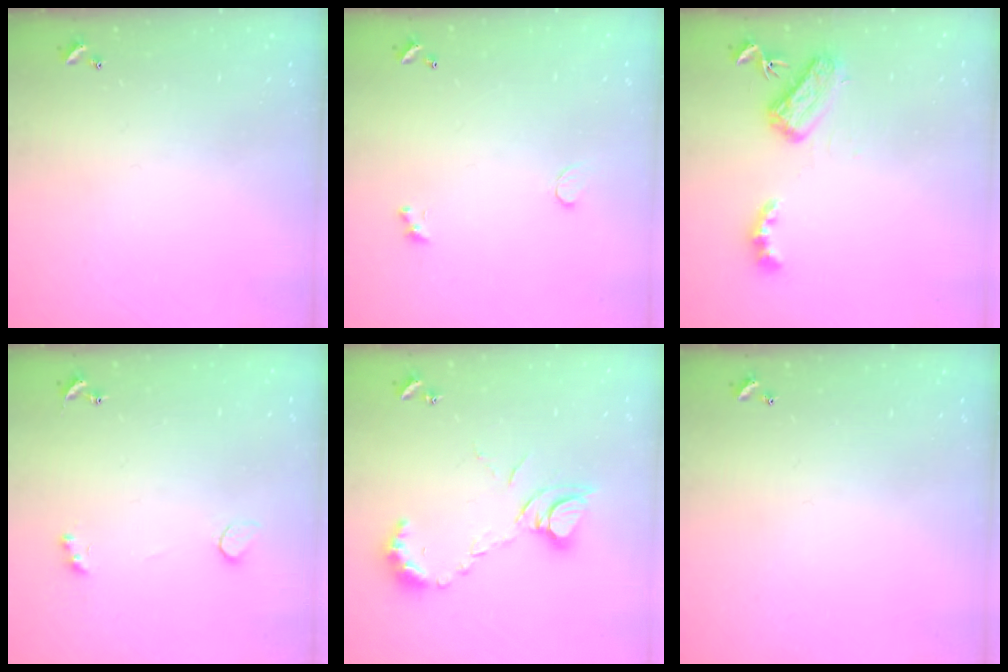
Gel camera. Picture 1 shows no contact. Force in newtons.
{"total": 0.8, "press": 0.7, "slide": 0.4}
{"total": 6.0, "press": 6.0, "slide": 0.1}
{"total": 2.1, "press": 1.9, "slide": 1.0}
{"total": 9.8, "press": 9.8, "slide": 1.0}
{"total": 0.0}